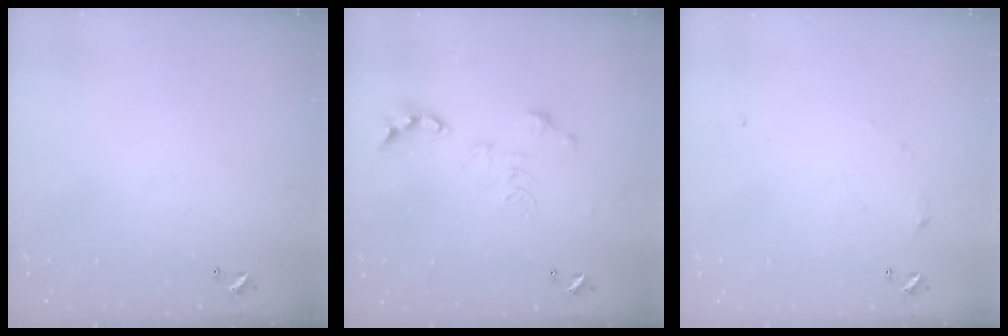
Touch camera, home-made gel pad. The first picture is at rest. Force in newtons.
{"total": 0.0}
{"total": 5.9, "press": 5.9, "slide": 0.8}